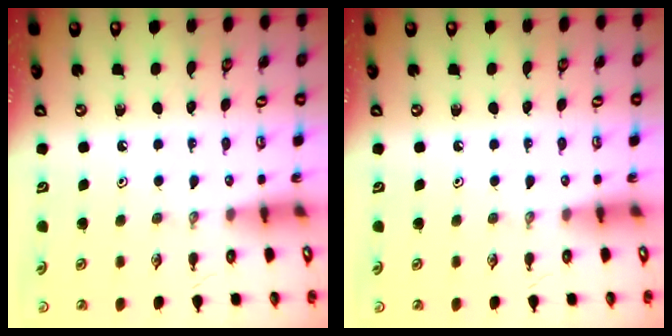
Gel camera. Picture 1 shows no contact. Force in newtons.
{"total": 0.0}